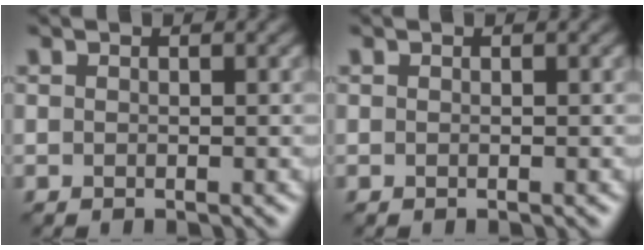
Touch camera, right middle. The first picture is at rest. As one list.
[{"total": 0.0}]